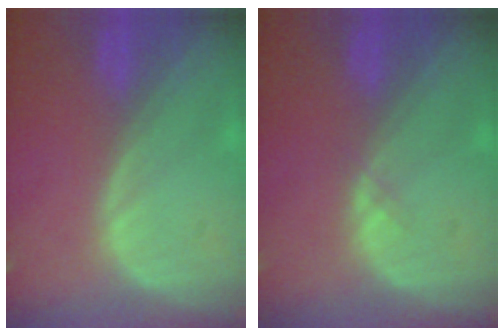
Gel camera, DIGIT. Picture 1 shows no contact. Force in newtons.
{"total": 0.6, "press": 0.5, "slide": 0.2}